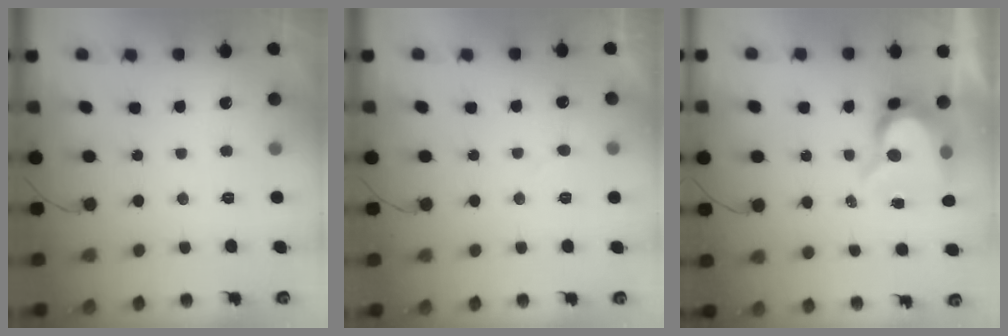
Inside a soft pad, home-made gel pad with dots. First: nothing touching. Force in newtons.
{"total": 4.3, "press": 4.3, "slide": 0.3}
{"total": 8.7, "press": 8.7, "slide": 0.6}